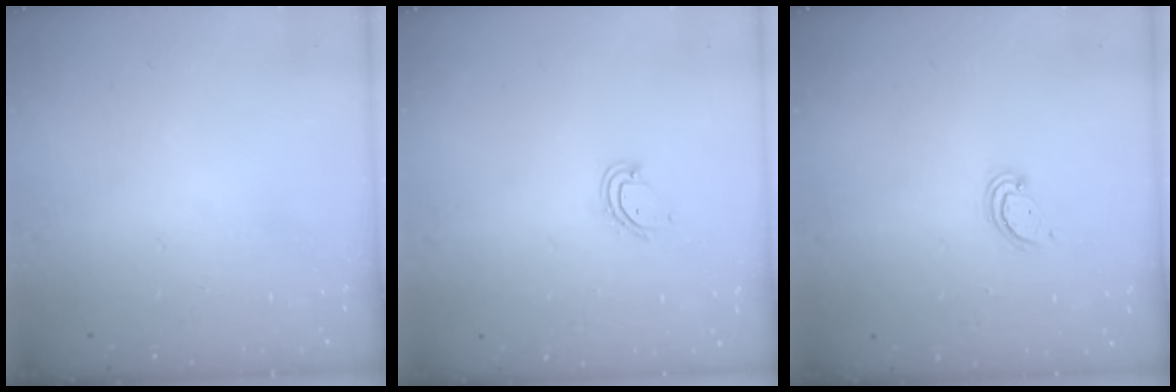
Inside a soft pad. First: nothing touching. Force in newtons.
{"total": 5.2, "press": 5.2, "slide": 0.2}
{"total": 2.3, "press": 2.3, "slide": 0.3}